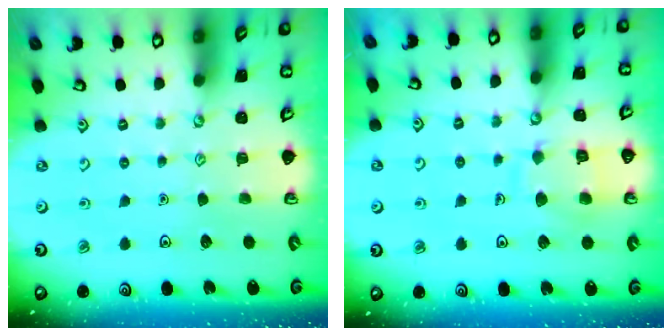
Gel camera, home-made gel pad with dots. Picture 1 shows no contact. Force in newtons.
{"total": 9.5, "press": 9.5, "slide": 0.9}